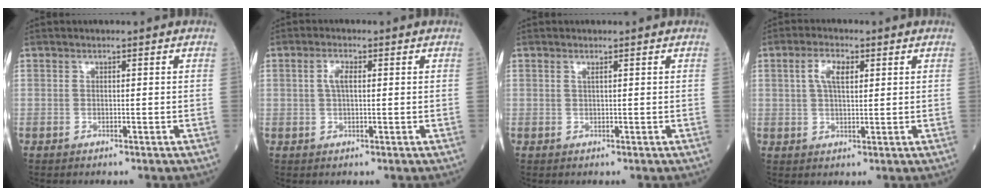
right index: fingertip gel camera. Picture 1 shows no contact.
{"total": 2.5, "force": [0.5, 0.9, 2.2], "torque": [-0.048, 0.007, 0.011]}
{"total": 0.5, "force": [0.3, -0.1, 0.4], "torque": [-0.013, -0.001, 0.006]}
{"total": 4.4, "force": [1.5, 1.7, 3.7], "torque": [-0.076, 0.009, 0.029]}